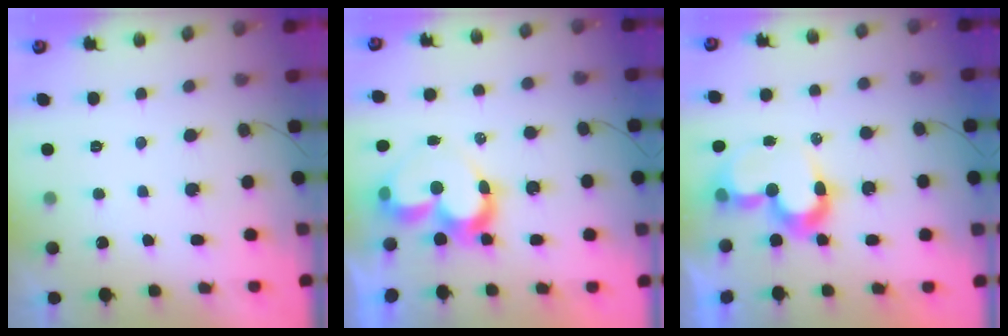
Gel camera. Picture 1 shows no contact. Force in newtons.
{"total": 9.4, "press": 9.4, "slide": 0.9}
{"total": 10.0, "press": 9.9, "slide": 0.8}